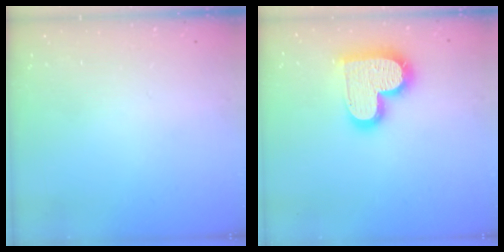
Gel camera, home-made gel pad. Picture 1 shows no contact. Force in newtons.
{"total": 17.5, "press": 17.4, "slide": 1.3}